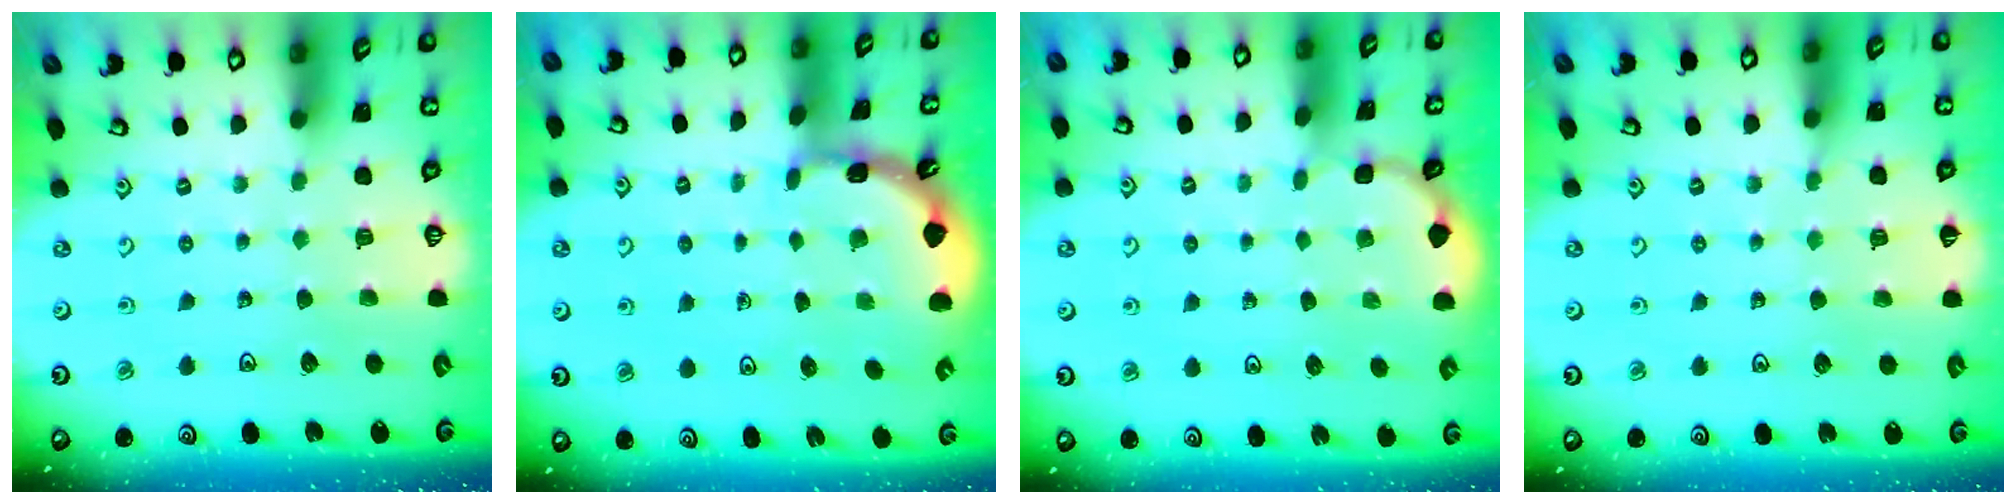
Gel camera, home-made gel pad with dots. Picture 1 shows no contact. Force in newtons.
{"total": 1.8, "press": 1.8, "slide": 0.1}
{"total": 1.3, "press": 1.3, "slide": 0.1}
{"total": 3.4, "press": 3.3, "slide": 0.6}